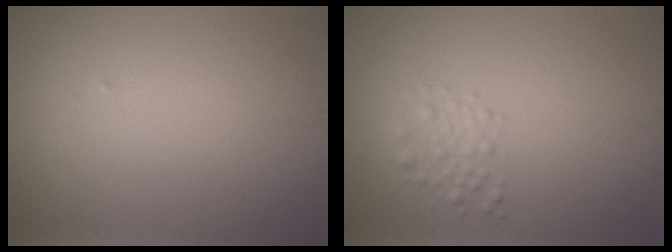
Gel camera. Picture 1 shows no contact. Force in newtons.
{"total": 1.8, "press": 1.8, "slide": 0.1}